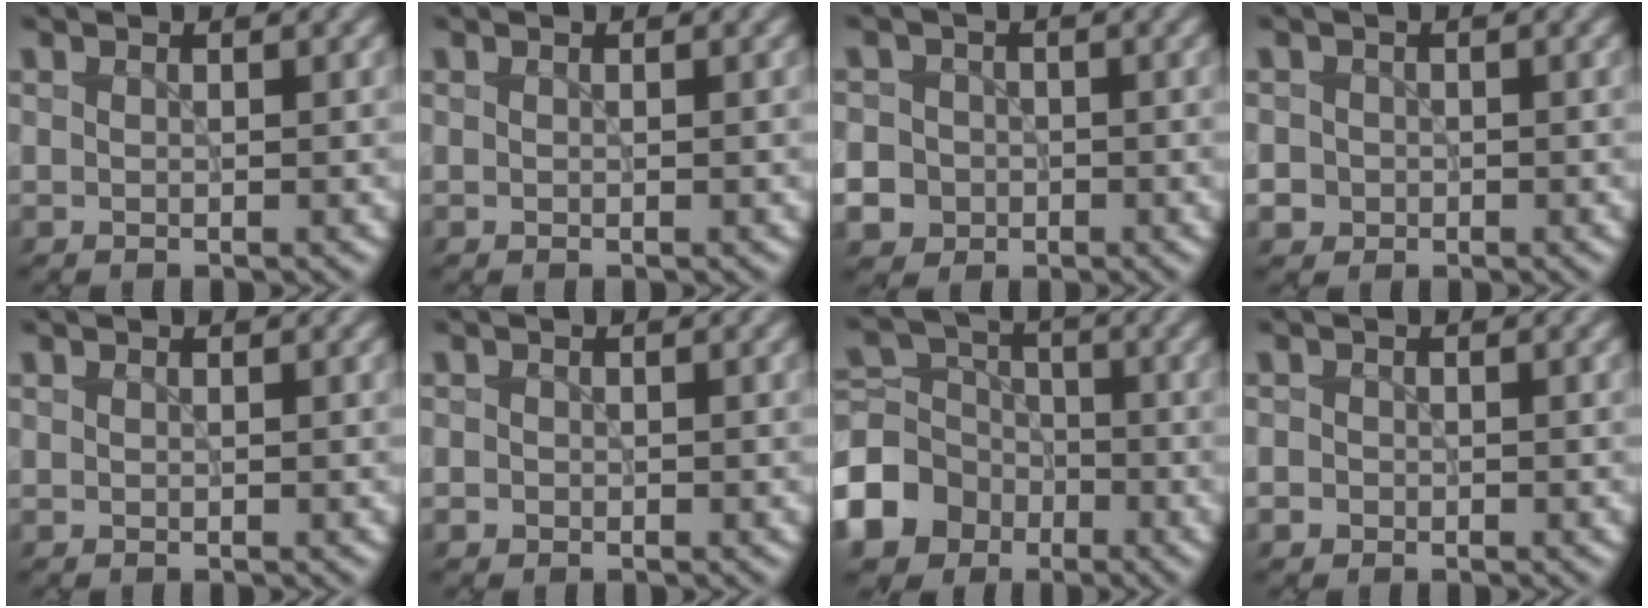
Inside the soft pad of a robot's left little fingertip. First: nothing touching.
{"total": 0.0}
{"total": 9.4, "force": [-3.7, 8.4, 2.2], "torque": [-0.053, -0.021, -0.096]}
{"total": 2.5, "force": [-0.8, 2.3, 0.5], "torque": [0.005, 0.004, -0.022]}
{"total": 0.0}
{"total": 0.6, "force": [-0.3, 0.5, 0.1], "torque": [0.002, -0.004, -0.005]}
{"total": 8.4, "force": [-4.0, 6.8, 2.8], "torque": [-0.078, -0.002, -0.094]}
{"total": 0.9, "force": [-0.4, 0.8, 0.2], "torque": [0.004, -0.004, -0.006]}